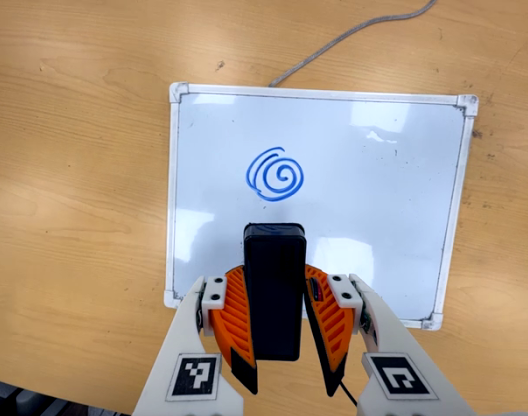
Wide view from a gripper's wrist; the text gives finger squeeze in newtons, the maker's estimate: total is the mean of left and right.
{"total": 10.9, "left": 8.5, "right": 13.2}